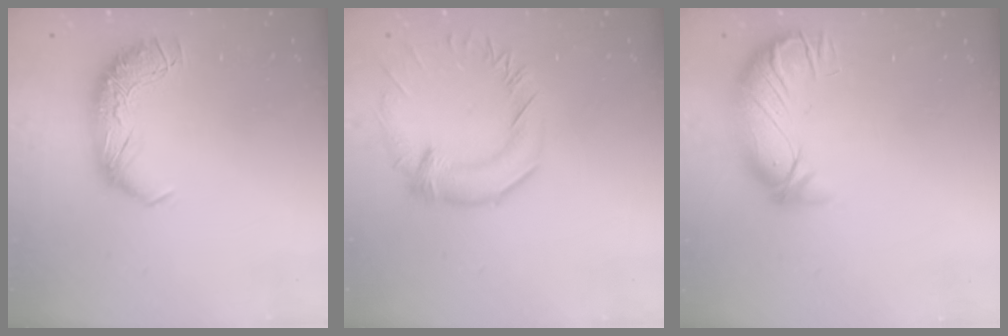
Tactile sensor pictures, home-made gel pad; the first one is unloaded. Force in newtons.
{"total": 1.5, "press": 0.5, "slide": 1.4}
{"total": 3.3, "press": 1.6, "slide": 2.8}